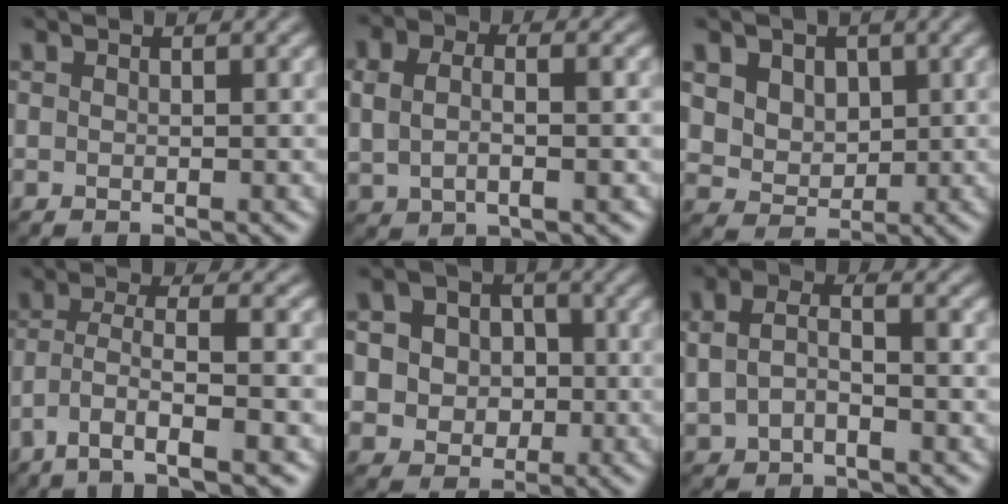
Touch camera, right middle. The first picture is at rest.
{"total": 4.8, "force": [0.6, 2.9, 3.7], "torque": [-0.067, 0.007, 0.009]}
{"total": 5.8, "force": [2.6, 4.5, 2.5], "torque": [-0.060, 0.009, 0.046]}
{"total": 5.7, "force": [-2.8, 1.4, 4.7], "torque": [-0.093, 0.003, -0.052]}
{"total": 8.7, "force": [1.3, 8.0, 3.0], "torque": [-0.085, 0.039, 0.016]}
{"total": 3.7, "force": [0.0, 2.3, 3.0], "torque": [-0.069, 0.009, -0.002]}